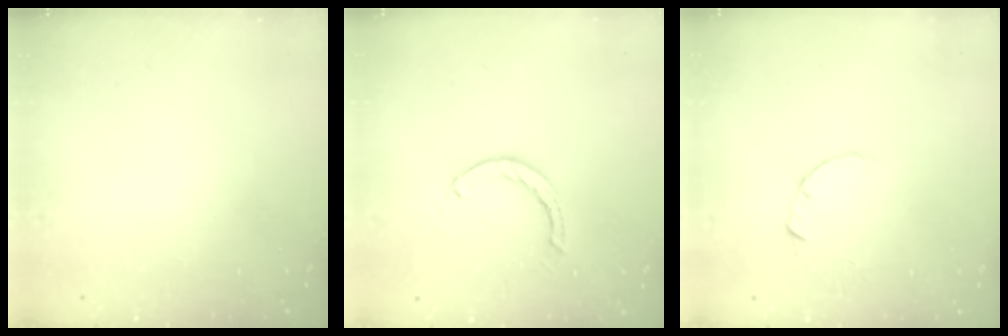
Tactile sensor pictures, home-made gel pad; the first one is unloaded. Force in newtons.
{"total": 3.2, "press": 3.1, "slide": 0.5}
{"total": 1.8, "press": 1.7, "slide": 0.3}